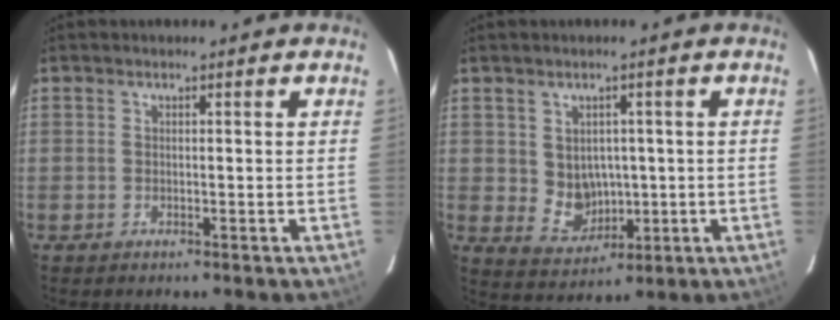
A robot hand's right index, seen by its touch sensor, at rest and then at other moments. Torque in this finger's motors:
{"motor_torque": [0.63, 0.09, 0.09, 0.05]}